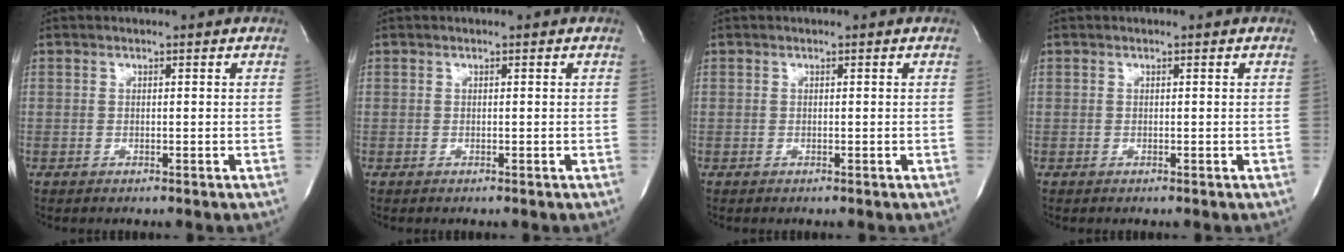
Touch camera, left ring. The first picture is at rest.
{"total": 0.0}
{"total": 0.0}
{"total": 0.0}